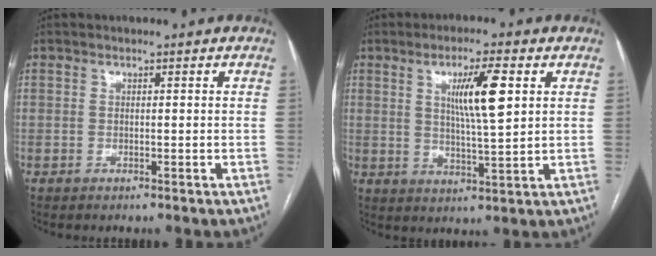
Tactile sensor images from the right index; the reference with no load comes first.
{"total": 8.4, "force": [2.7, 0.6, 8.0], "torque": [-0.141, -0.001, 0.048]}